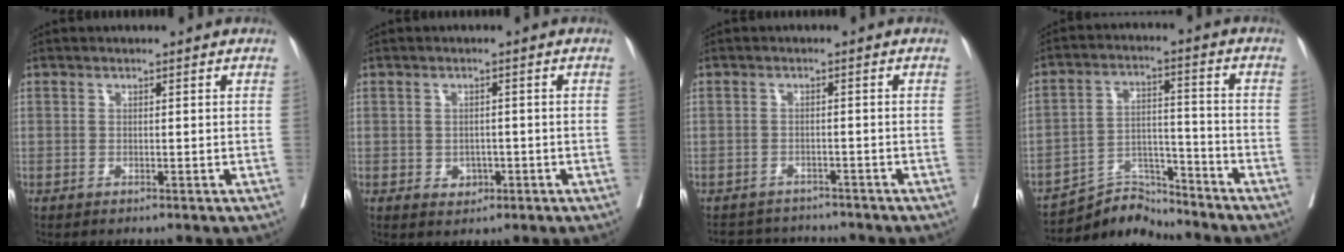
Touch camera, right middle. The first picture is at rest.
{"total": 2.2, "force": [-0.7, 1.8, 1.1], "torque": [-0.011, 0.003, -0.003]}
{"total": 5.3, "force": [-5.1, 1.5, -0.1], "torque": [0.007, 0.006, -0.072]}
{"total": 7.4, "force": [-7.3, 0.6, -1.1], "torque": [0.017, 0.020, -0.129]}